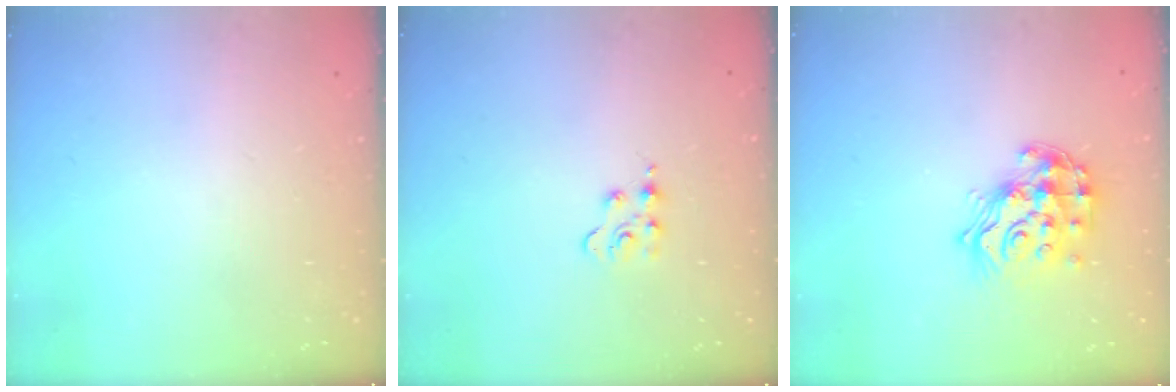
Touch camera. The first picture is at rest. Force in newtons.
{"total": 3.2, "press": 3.1, "slide": 0.4}
{"total": 15.5, "press": 15.4, "slide": 1.0}